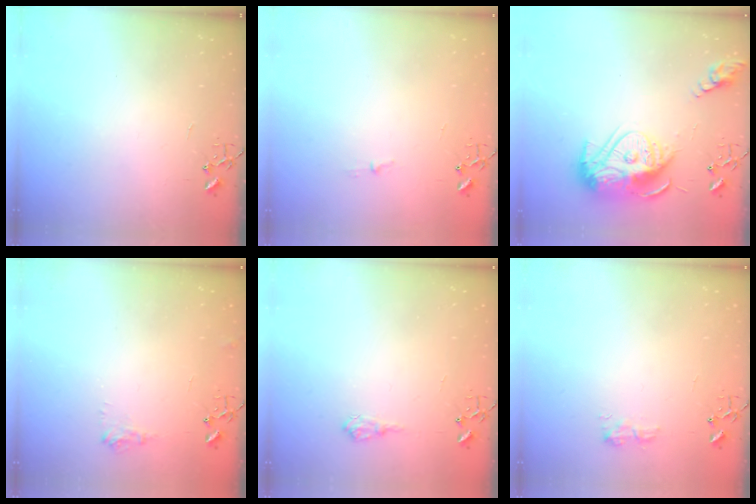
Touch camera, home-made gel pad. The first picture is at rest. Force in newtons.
{"total": 2.9, "press": 2.9, "slide": 0.4}
{"total": 16.7, "press": 16.6, "slide": 1.8}
{"total": 6.4, "press": 6.3, "slide": 0.8}
{"total": 7.7, "press": 7.7, "slide": 0.9}
{"total": 8.8, "press": 8.7, "slide": 0.4}